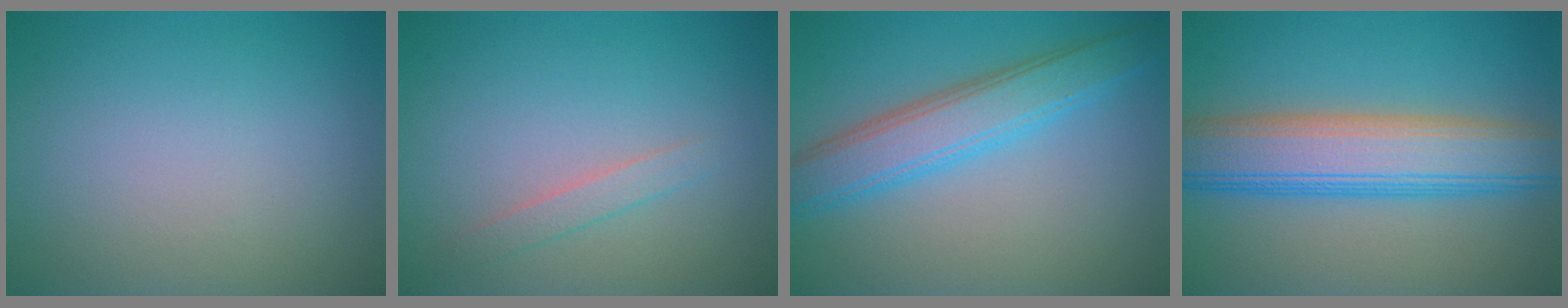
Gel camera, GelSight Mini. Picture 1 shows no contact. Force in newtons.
{"total": 1.4, "press": 1.4, "slide": 0.0}
{"total": 5.2, "press": 5.2, "slide": 0.3}
{"total": 8.4, "press": 8.4, "slide": 0.3}